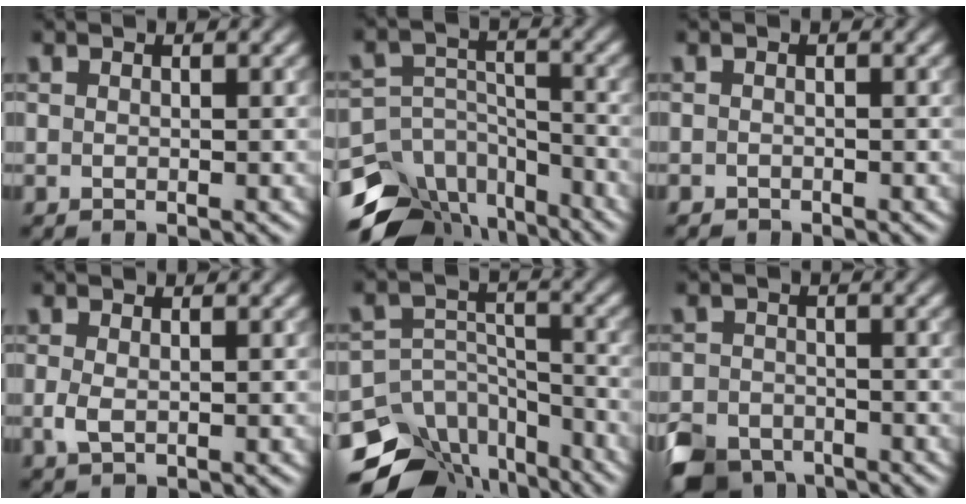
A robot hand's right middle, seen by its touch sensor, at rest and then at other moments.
{"total": 11.4, "force": [-8.8, 6.4, 3.3], "torque": [-0.057, 0.001, -0.125]}
{"total": 0.6, "force": [-0.5, 0.2, -0.1], "torque": [0.003, -0.004, -0.009]}
{"total": 1.4, "force": [-0.1, 0.7, 1.2], "torque": [-0.028, -0.004, -0.001]}
{"total": 12.7, "force": [-9.7, 7.5, 3.3], "torque": [-0.058, -0.006, -0.136]}
{"total": 4.7, "force": [-3.8, 2.5, 1.4], "torque": [-0.018, -0.008, -0.075]}